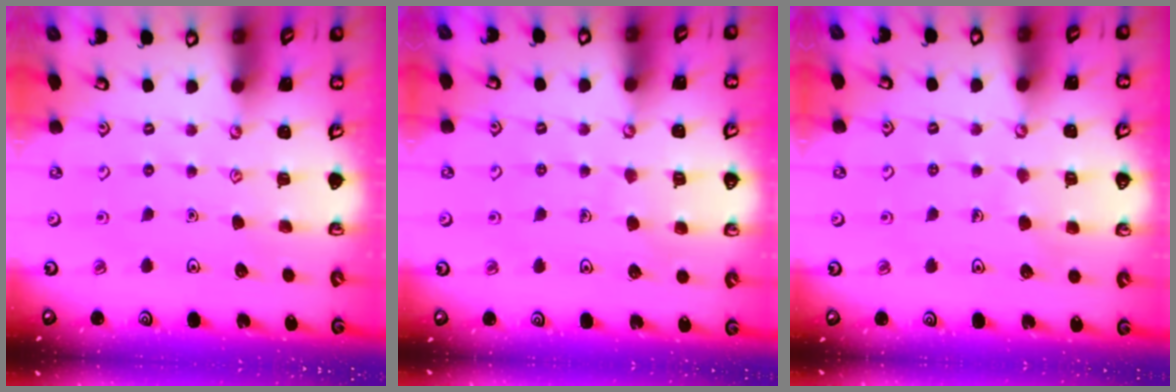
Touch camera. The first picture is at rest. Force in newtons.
{"total": 4.7, "press": 4.6, "slide": 0.4}
{"total": 3.3, "press": 3.3, "slide": 0.2}